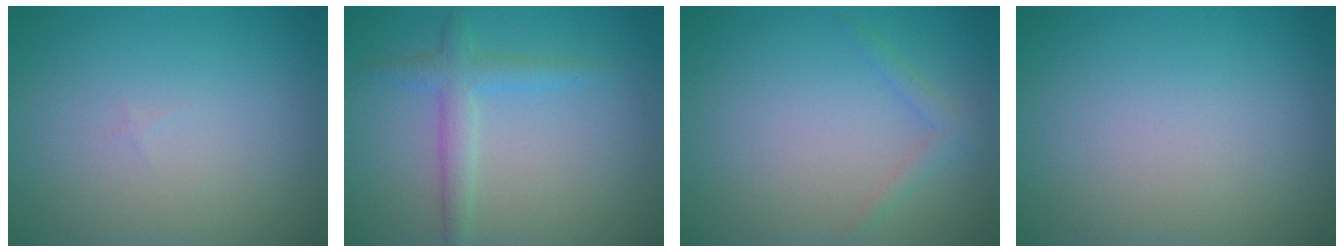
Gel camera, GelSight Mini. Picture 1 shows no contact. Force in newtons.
{"total": 2.5, "press": 2.5, "slide": 0.1}
{"total": 1.2, "press": 1.2, "slide": 0.1}
{"total": 0.0}